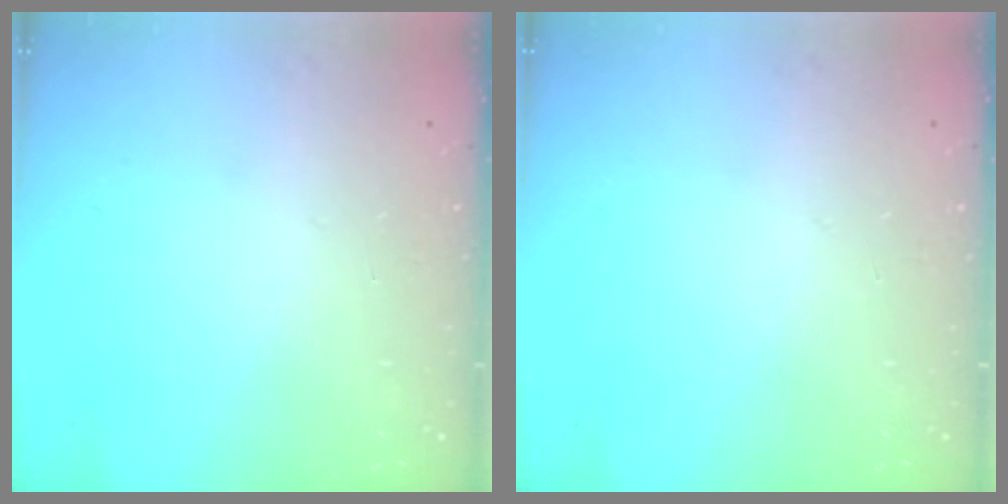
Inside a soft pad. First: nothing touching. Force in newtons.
{"total": 0.0}